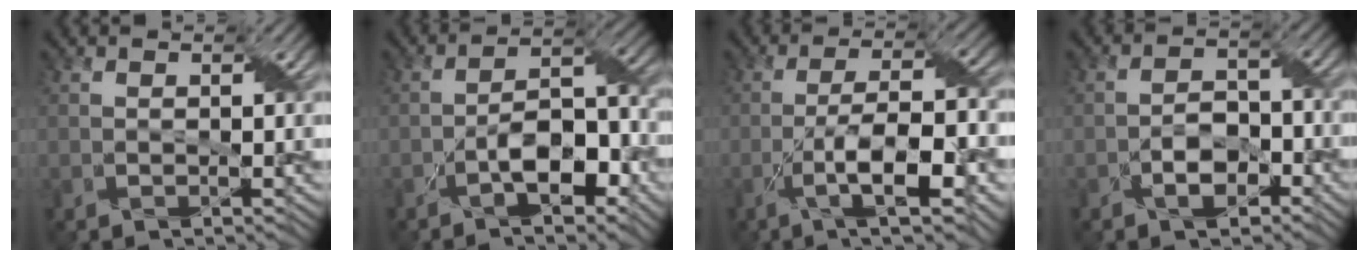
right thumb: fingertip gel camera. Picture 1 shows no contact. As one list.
[{"total": 8.3, "force": [-3.9, 3.4, 6.5], "torque": [-0.102, 0.015, -0.071]}, {"total": 11.0, "force": [-4.2, 2.9, 9.8], "torque": [-0.170, 0.001, -0.070]}, {"total": 4.8, "force": [-2.5, 2.7, 3.1], "torque": [-0.047, 0.007, -0.047]}]